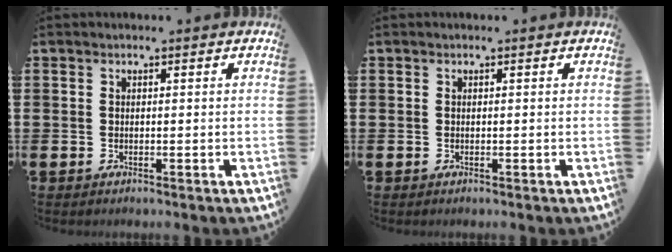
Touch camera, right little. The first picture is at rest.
{"total": 0.0}